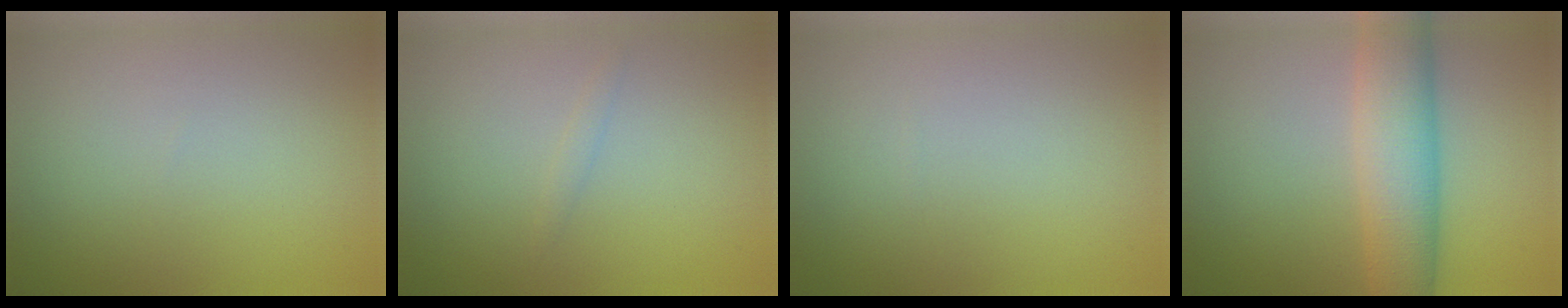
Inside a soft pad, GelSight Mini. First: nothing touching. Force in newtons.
{"total": 0.6, "press": 0.6, "slide": 0.0}
{"total": 0.0}
{"total": 7.0, "press": 7.0, "slide": 0.2}